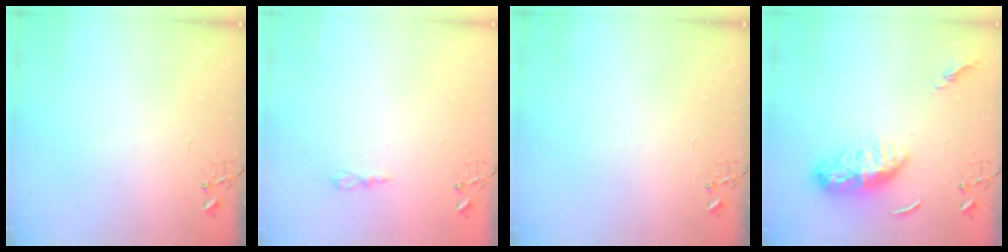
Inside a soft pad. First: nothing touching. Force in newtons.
{"total": 4.8, "press": 4.7, "slide": 0.6}
{"total": 0.0}
{"total": 11.4, "press": 11.3, "slide": 0.9}